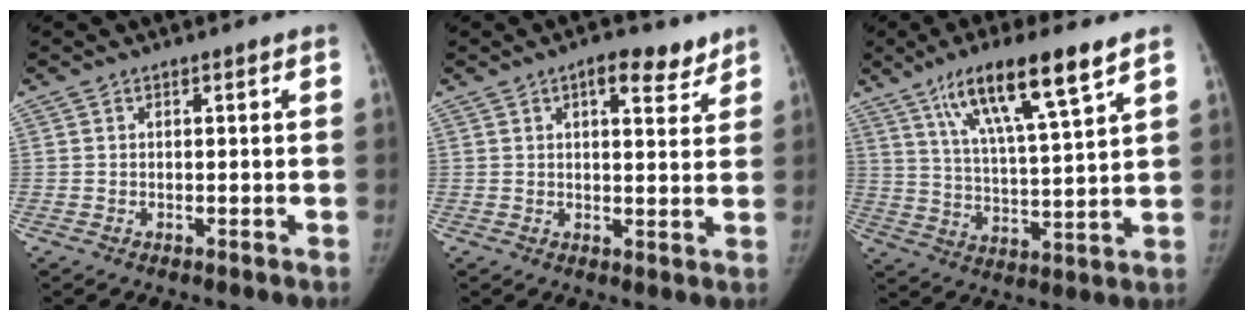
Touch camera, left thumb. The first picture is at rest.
{"total": 6.9, "force": [4.4, 3.0, 4.4], "torque": [-0.036, -0.019, 0.057]}
{"total": 15.3, "force": [9.1, 2.4, 12.1], "torque": [-0.208, -0.032, 0.164]}